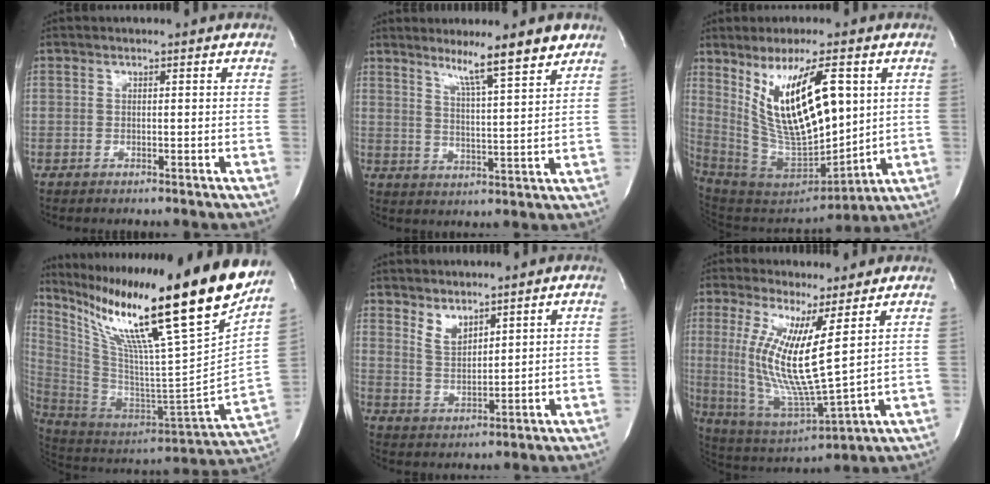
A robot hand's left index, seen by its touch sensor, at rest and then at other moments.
{"total": 8.8, "force": [6.4, -0.8, 6.0], "torque": [-0.093, -0.006, 0.102]}
{"total": 17.7, "force": [5.2, 5.1, 16.1], "torque": [-0.305, -0.012, 0.110]}
{"total": 31.7, "force": [23.2, -2.3, 21.5], "torque": [-0.400, -0.093, 0.371]}
{"total": 3.8, "force": [3.0, 1.2, 2.0], "torque": [-0.043, -0.009, 0.067]}
{"total": 13.3, "force": [3.5, 0.8, 12.8], "torque": [-0.269, -0.025, 0.070]}